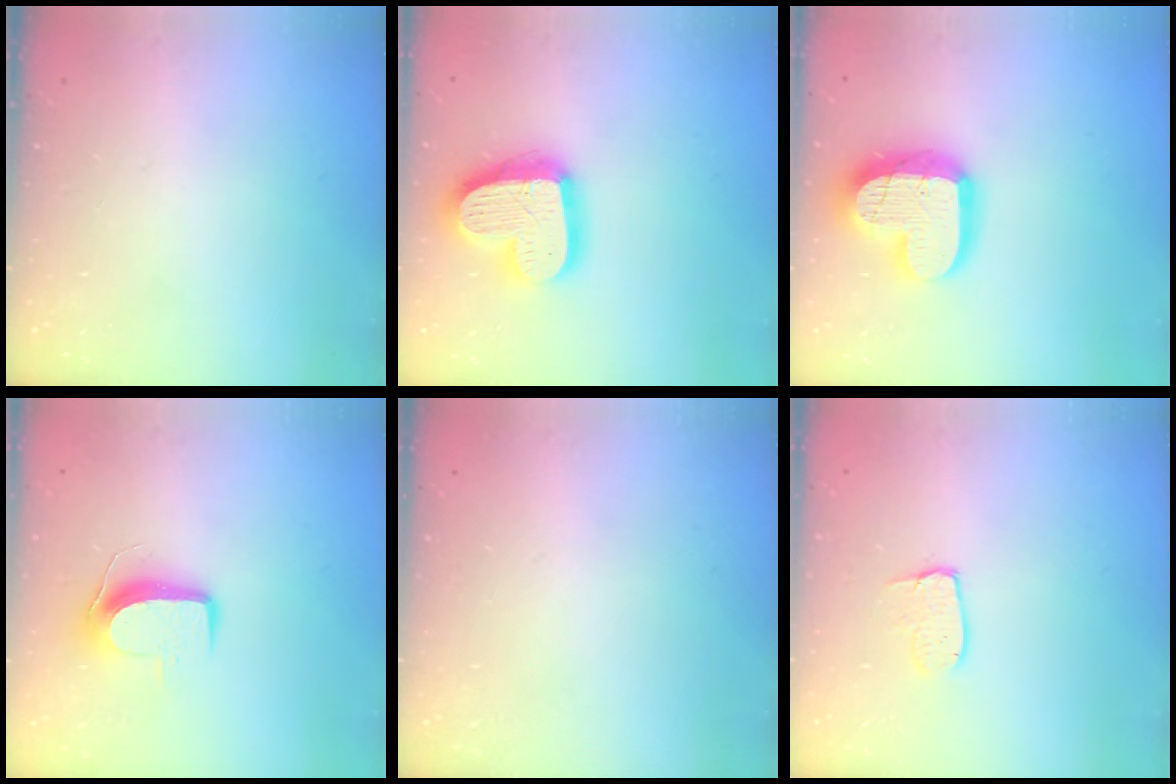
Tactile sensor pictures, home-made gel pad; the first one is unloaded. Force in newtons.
{"total": 19.4, "press": 19.3, "slide": 1.5}
{"total": 16.9, "press": 16.9, "slide": 1.3}
{"total": 8.8, "press": 8.7, "slide": 0.6}
{"total": 0.0}
{"total": 5.1, "press": 5.1, "slide": 0.4}